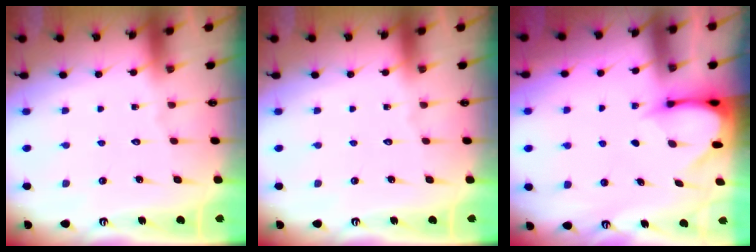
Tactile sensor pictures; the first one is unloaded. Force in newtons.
{"total": 0.0}
{"total": 3.3, "press": 3.3, "slide": 0.3}